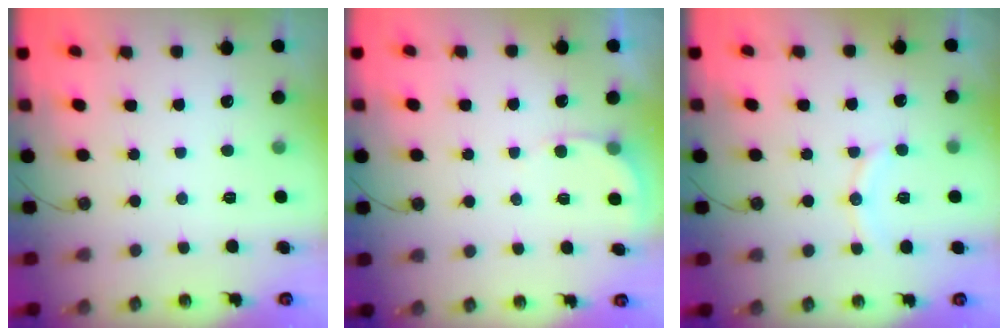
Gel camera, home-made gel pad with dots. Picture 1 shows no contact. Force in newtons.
{"total": 3.3, "press": 3.2, "slide": 0.2}
{"total": 7.9, "press": 7.7, "slide": 1.7}